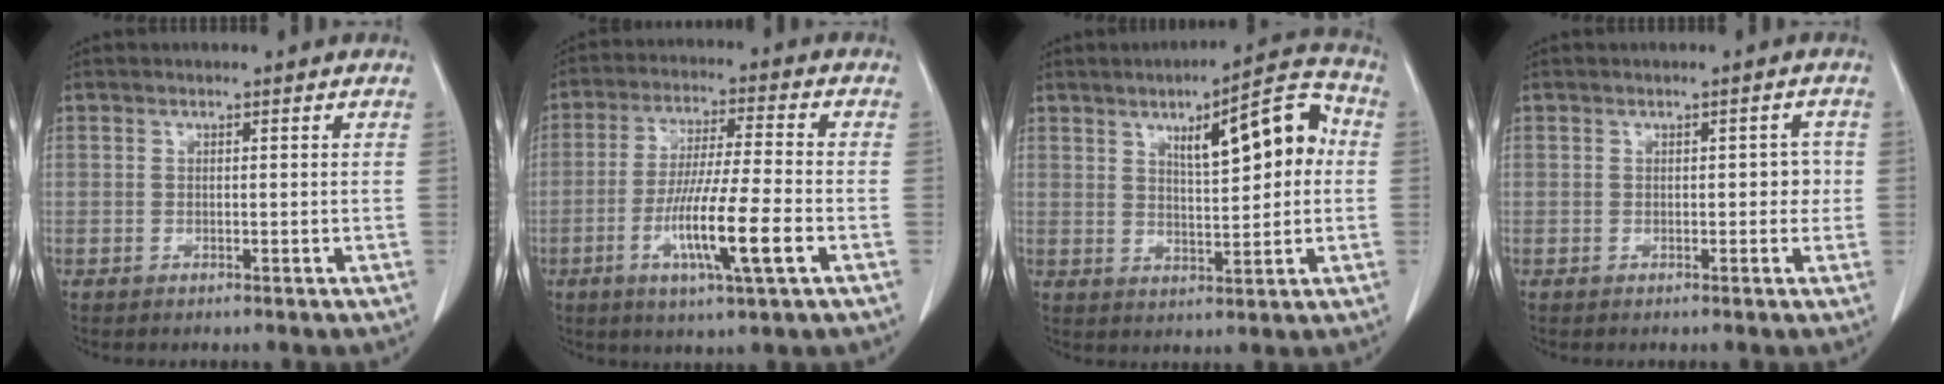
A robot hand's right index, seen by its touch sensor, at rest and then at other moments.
{"total": 11.8, "force": [-4.0, 0.2, 11.1], "torque": [-0.209, -0.016, -0.073]}
{"total": 11.4, "force": [2.7, 2.9, 10.7], "torque": [-0.150, 0.029, 0.040]}
{"total": 2.2, "force": [-0.1, 1.3, 1.7], "torque": [-0.016, 0.014, 0.000]}